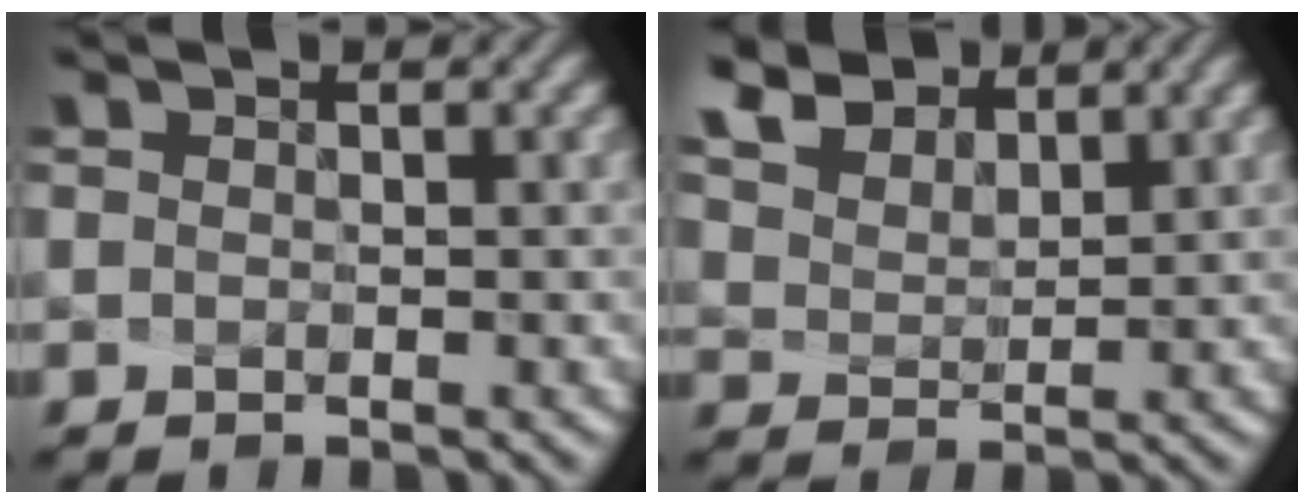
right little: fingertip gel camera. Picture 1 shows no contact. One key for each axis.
{"total": 7.4, "fx": 5.7, "fy": 3.8, "fz": 2.7, "tx": -0.106, "ty": 0.009, "tz": 0.113}